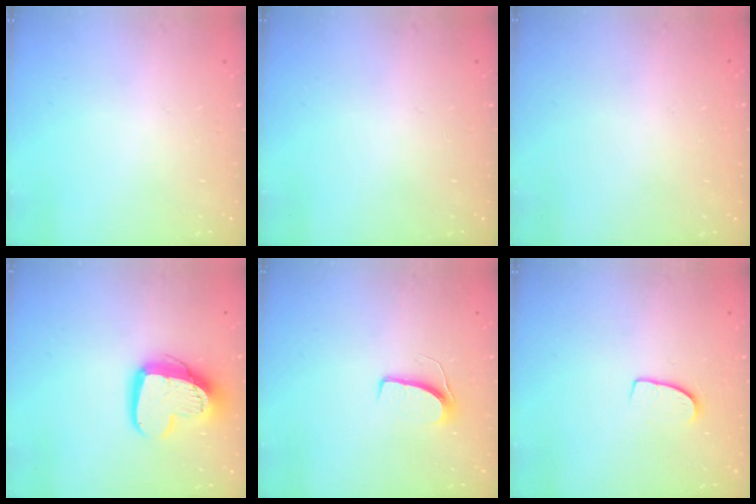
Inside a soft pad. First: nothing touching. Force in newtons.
{"total": 0.0}
{"total": 0.0}
{"total": 14.6, "press": 14.6, "slide": 1.1}
{"total": 6.6, "press": 6.6, "slide": 0.5}
{"total": 6.4, "press": 6.4, "slide": 0.6}